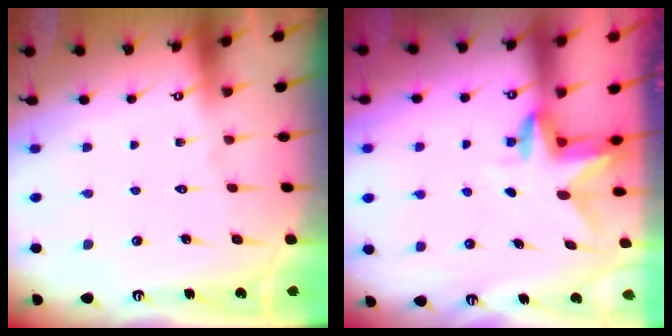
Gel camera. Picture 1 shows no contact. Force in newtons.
{"total": 2.9, "press": 2.9, "slide": 0.3}